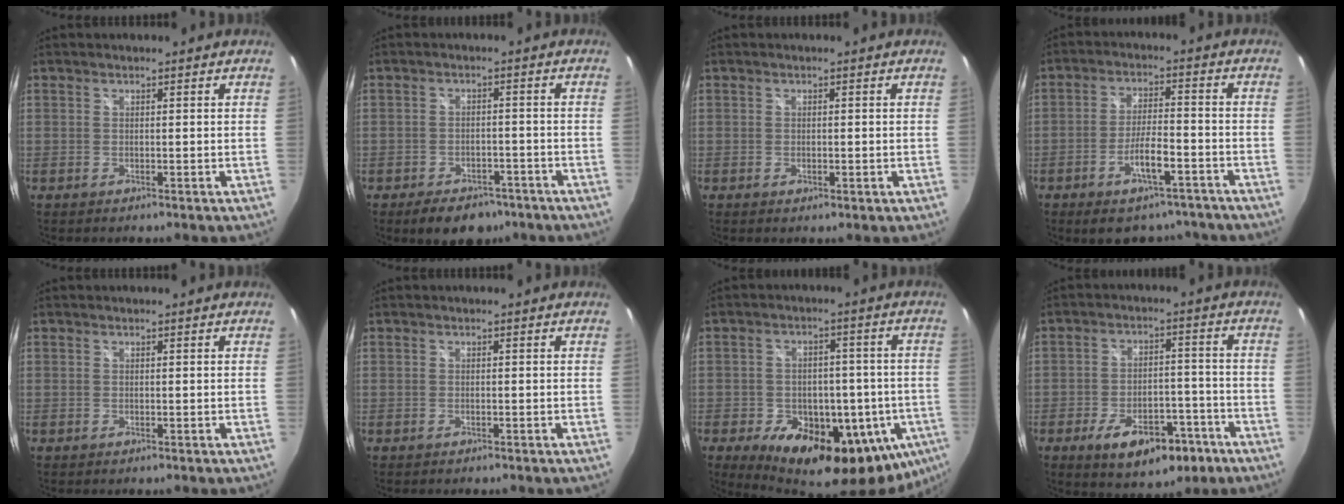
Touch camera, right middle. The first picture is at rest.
{"total": 8.6, "force": [-6.2, 4.7, 3.6], "torque": [-0.081, 0.002, -0.083]}
{"total": 1.1, "force": [-0.2, 0.5, 0.9], "torque": [-0.011, 0.000, -0.003]}
{"total": 10.5, "force": [-7.5, 3.7, 6.3], "torque": [-0.109, 0.007, -0.110]}
{"total": 0.0}
{"total": 0.0}
{"total": 23.7, "force": [-9.9, 13.4, 17.0], "torque": [-0.275, -0.024, -0.121]}
{"total": 12.8, "force": [-7.3, 6.3, 8.4], "torque": [-0.152, 0.005, -0.096]}